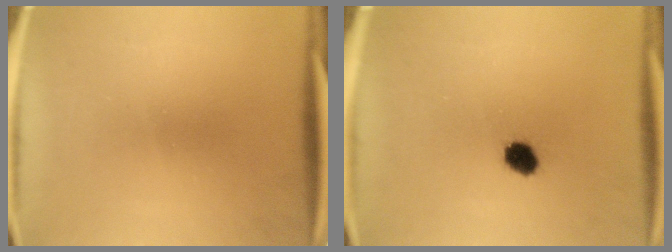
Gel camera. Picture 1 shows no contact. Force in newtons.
{"total": 4.2}